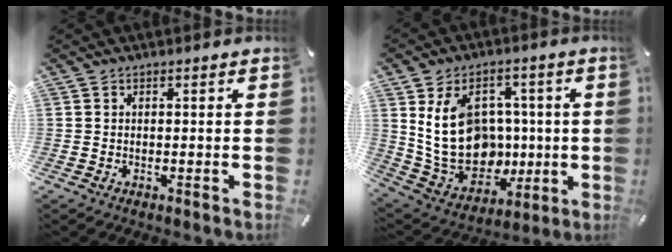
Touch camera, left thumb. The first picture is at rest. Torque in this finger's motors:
{"motor_torque": [0.52, 2.04, 1.55, -1.22, 0.64]}